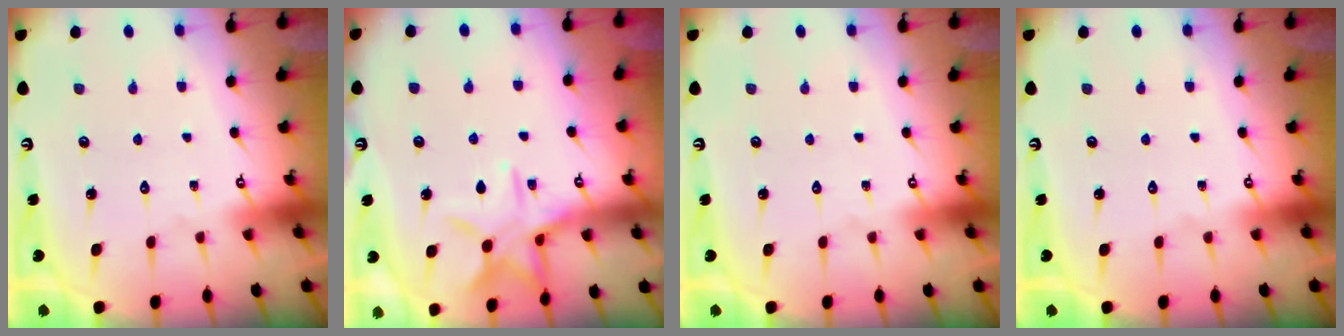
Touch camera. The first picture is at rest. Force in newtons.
{"total": 11.5, "press": 11.4, "slide": 0.8}
{"total": 0.0}
{"total": 0.0}